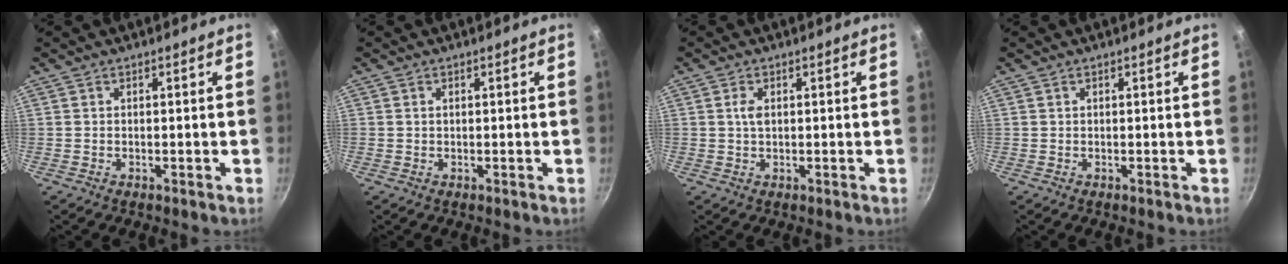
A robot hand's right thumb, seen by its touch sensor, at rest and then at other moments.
{"total": 0.6, "force": [0.1, 0.5, 0.3], "torque": [-0.004, 0.003, 0.001]}
{"total": 2.0, "force": [0.4, 1.2, 1.6], "torque": [-0.028, 0.001, 0.006]}
{"total": 0.0}